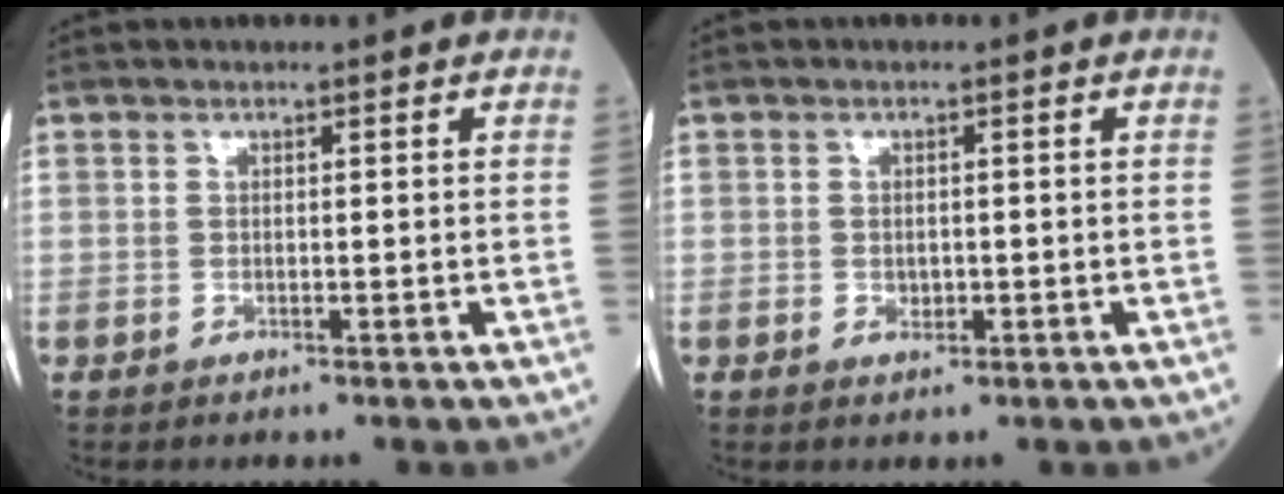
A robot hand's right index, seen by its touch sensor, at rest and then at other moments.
{"total": 1.6, "force": [-0.3, 1.1, 1.1], "torque": [-0.019, -0.001, -0.002]}